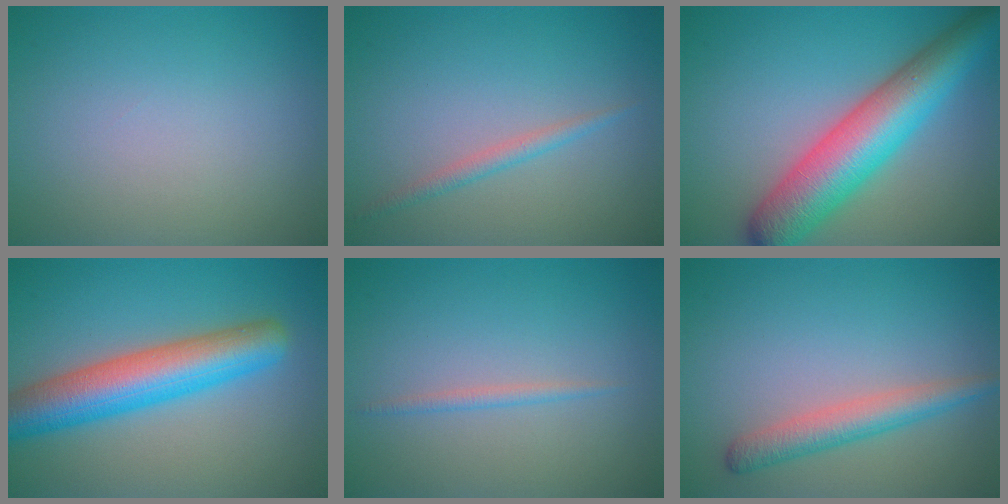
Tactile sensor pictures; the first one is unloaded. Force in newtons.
{"total": 1.3, "press": 1.3, "slide": 0.0}
{"total": 9.3, "press": 9.3, "slide": 0.3}
{"total": 7.8, "press": 7.8, "slide": 0.2}
{"total": 0.9, "press": 0.9, "slide": 0.0}
{"total": 3.1, "press": 3.1, "slide": 0.2}